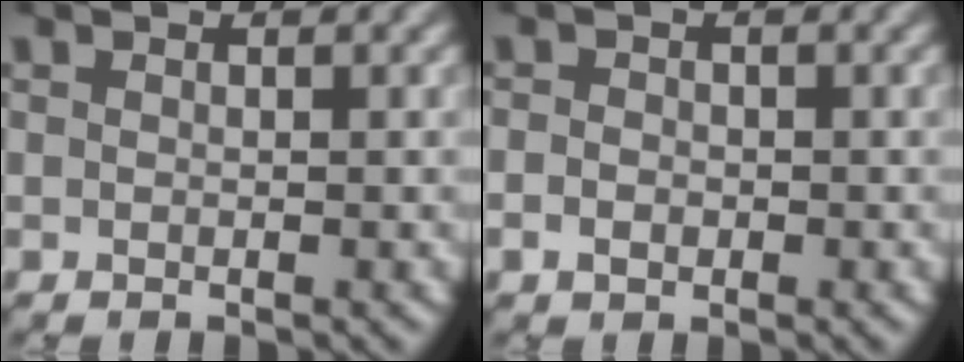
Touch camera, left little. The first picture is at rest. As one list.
[{"total": 1.6, "force": [-0.4, 1.3, 0.8], "torque": [-0.005, 0.005, -0.011]}]